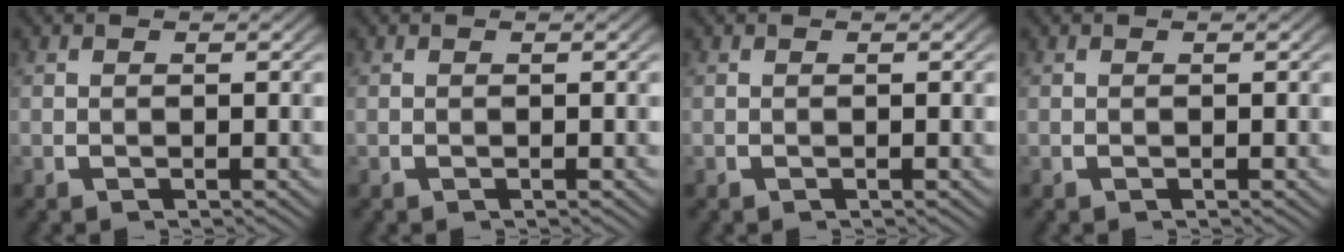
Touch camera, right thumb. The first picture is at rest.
{"total": 0.0}
{"total": 0.0}
{"total": 0.0}